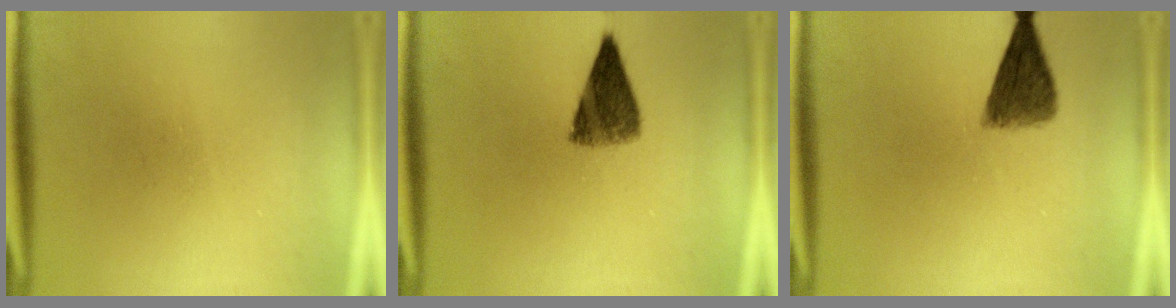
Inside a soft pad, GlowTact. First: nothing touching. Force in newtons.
{"total": 6.7}
{"total": 5.8}